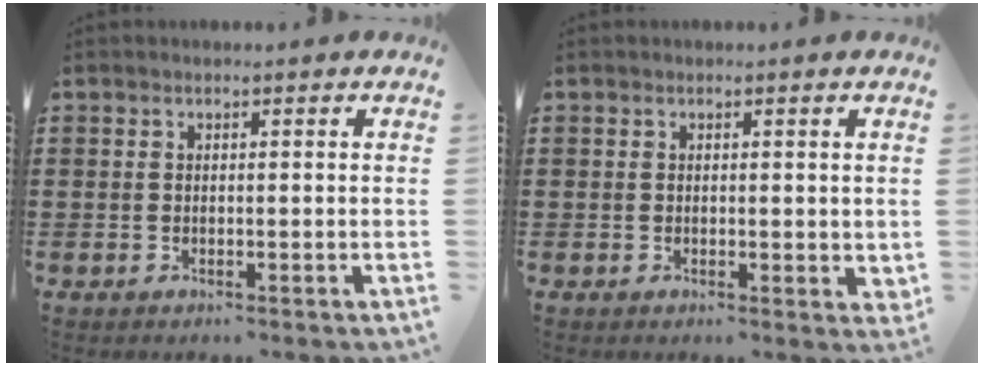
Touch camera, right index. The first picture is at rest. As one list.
[{"total": 0.7, "force": [0.1, 0.6, 0.5], "torque": [-0.010, 0.004, 0.003]}]